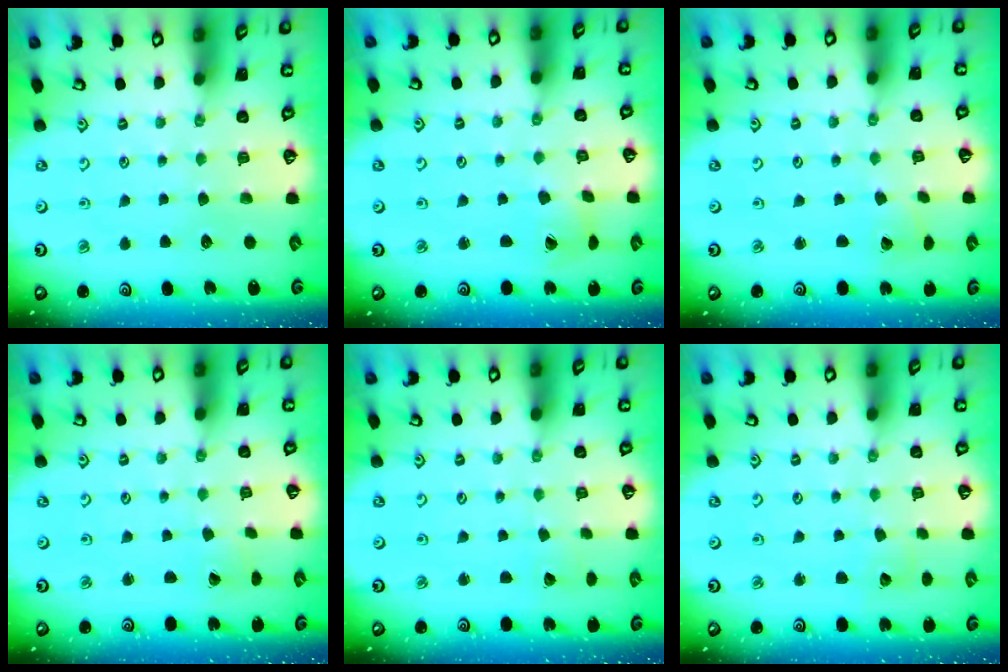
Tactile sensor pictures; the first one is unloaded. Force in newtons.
{"total": 2.2, "press": 2.2, "slide": 0.4}
{"total": 2.0, "press": 2.0, "slide": 0.3}
{"total": 1.5, "press": 1.5, "slide": 0.1}
{"total": 1.2, "press": 1.2, "slide": 0.1}
{"total": 2.9, "press": 2.9, "slide": 0.3}